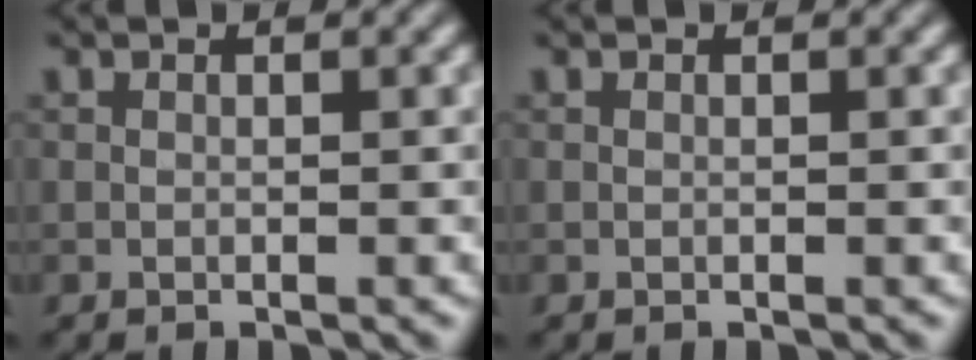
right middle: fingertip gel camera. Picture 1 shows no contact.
{"total": 0.0}